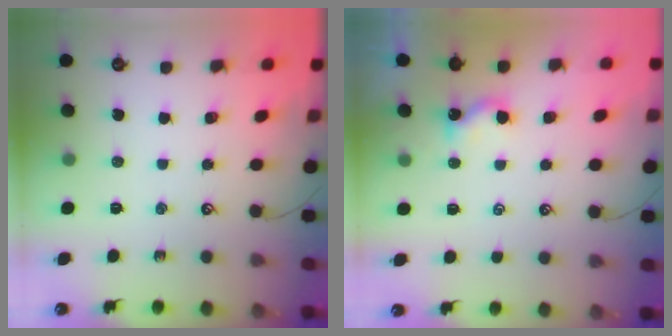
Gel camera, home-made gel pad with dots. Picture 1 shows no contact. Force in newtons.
{"total": 1.7, "press": 1.7, "slide": 0.2}